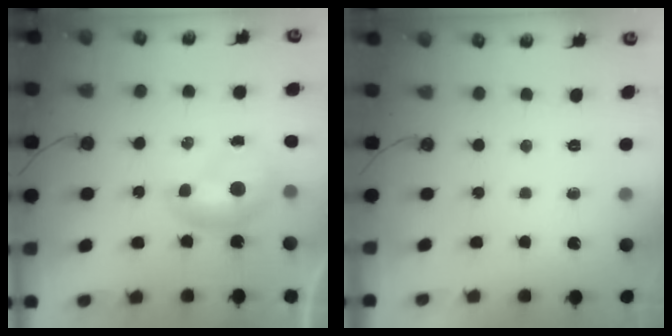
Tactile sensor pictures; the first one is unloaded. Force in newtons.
{"total": 0.0}